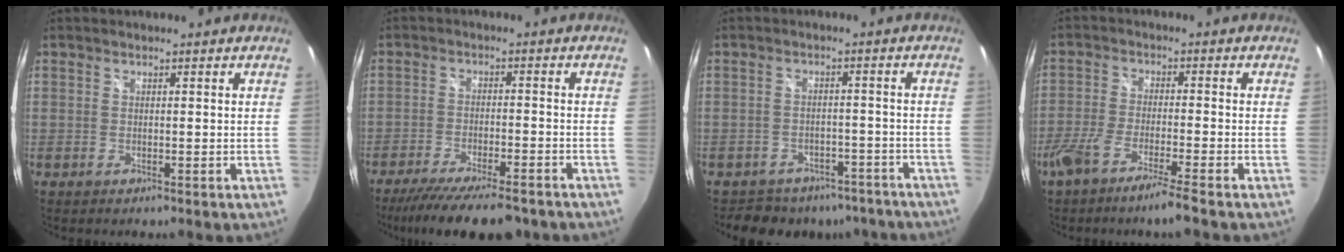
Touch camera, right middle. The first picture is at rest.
{"total": 14.8, "force": [-12.1, 3.1, 7.8], "torque": [-0.156, -0.034, -0.184]}
{"total": 12.1, "force": [-9.8, 6.4, 2.9], "torque": [-0.067, 0.012, -0.116]}
{"total": 7.3, "force": [-5.4, -0.2, 5.0], "torque": [-0.114, -0.014, -0.103]}